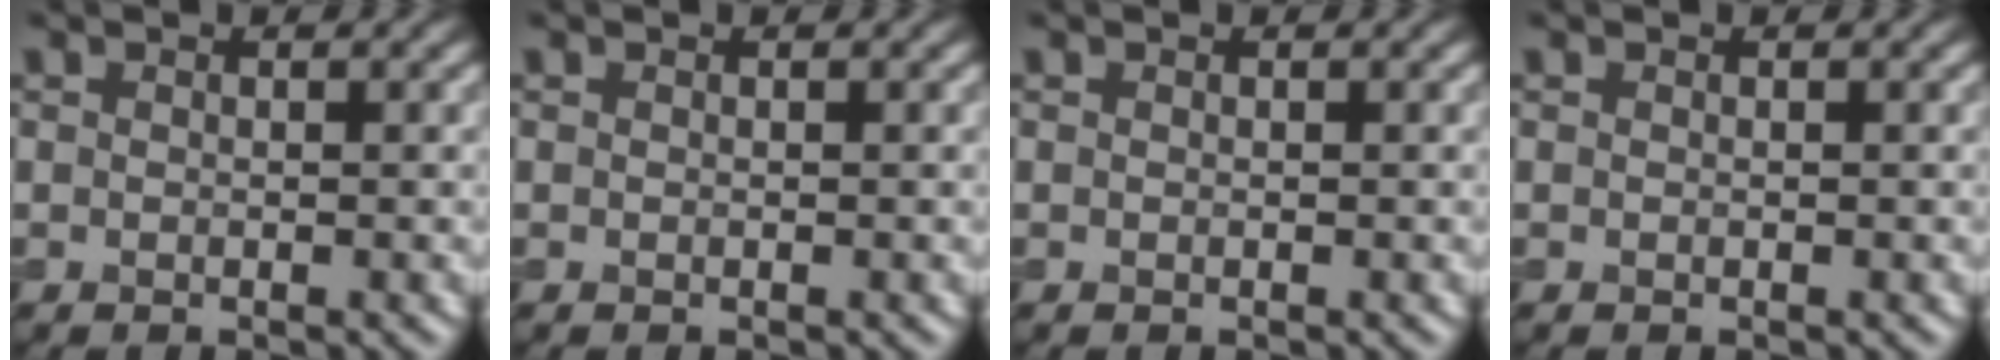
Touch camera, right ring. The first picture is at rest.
{"total": 0.0}
{"total": 0.0}
{"total": 0.0}